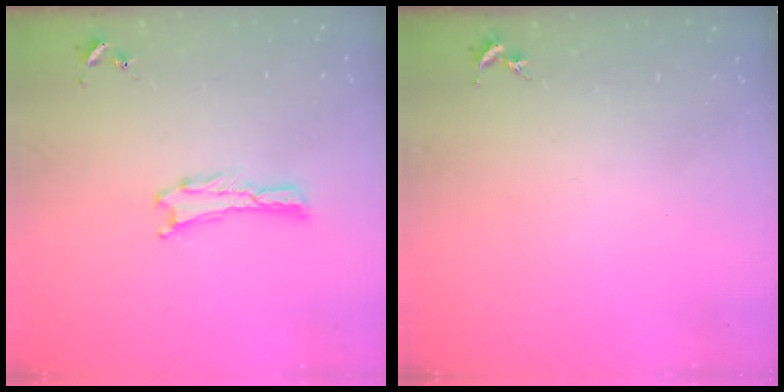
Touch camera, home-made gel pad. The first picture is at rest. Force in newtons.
{"total": 0.0}